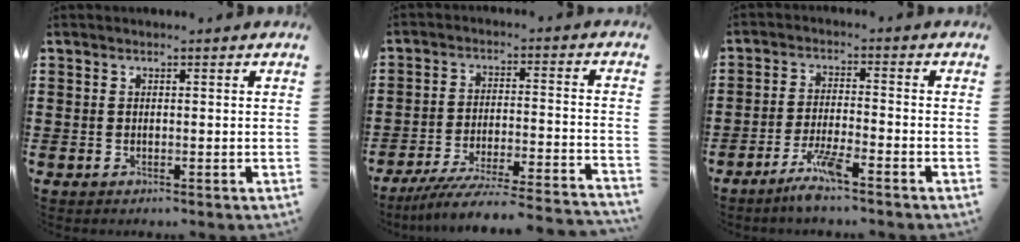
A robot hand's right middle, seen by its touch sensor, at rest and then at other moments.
{"total": 6.9, "force": [-6.3, -0.3, 2.7], "torque": [-0.057, -0.011, -0.126]}
{"total": 5.0, "force": [-3.8, 0.3, 3.3], "torque": [-0.075, -0.007, -0.072]}